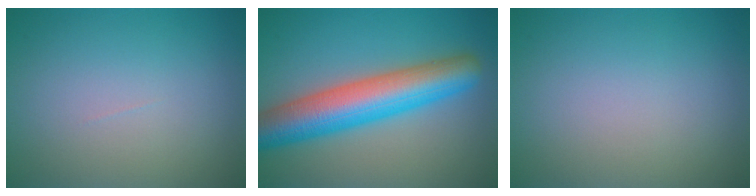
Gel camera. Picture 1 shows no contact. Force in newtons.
{"total": 9.0, "press": 9.0, "slide": 0.2}
{"total": 0.0}